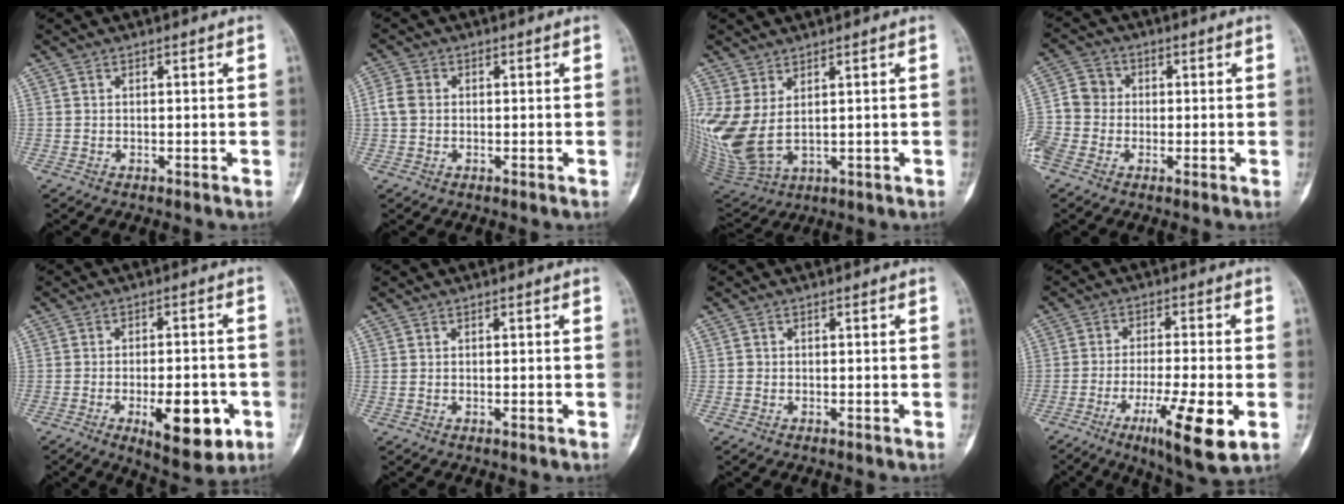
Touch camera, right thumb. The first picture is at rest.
{"total": 3.4, "force": [-0.2, 2.7, 2.0], "torque": [-0.044, 0.006, -0.013]}
{"total": 11.1, "force": [2.3, 6.0, 9.1], "torque": [-0.207, -0.016, 0.068]}
{"total": 8.5, "force": [-2.0, 7.2, 4.0], "torque": [-0.084, 0.017, -0.044]}
{"total": 12.1, "force": [-4.2, 5.0, 10.2], "torque": [-0.121, 0.008, -0.051]}
{"total": 0.5, "force": [0.1, 0.2, 0.5], "torque": [-0.009, 0.000, 0.008]}
{"total": 0.5, "force": [-0.1, 0.5, 0.1], "torque": [0.000, 0.004, -0.003]}
{"total": 12.5, "force": [-4.6, 2.2, 11.4], "torque": [-0.194, -0.006, -0.073]}